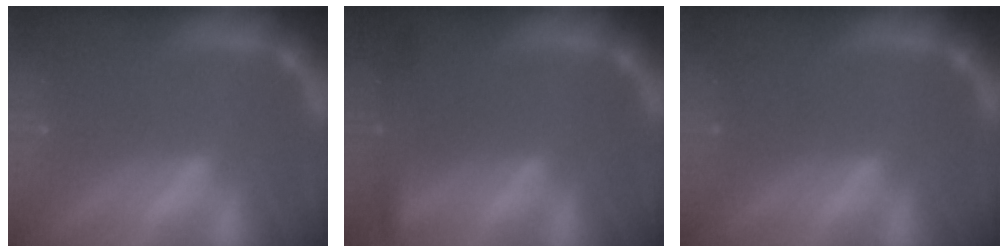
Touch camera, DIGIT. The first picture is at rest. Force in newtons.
{"total": 3.4}
{"total": 0.0}